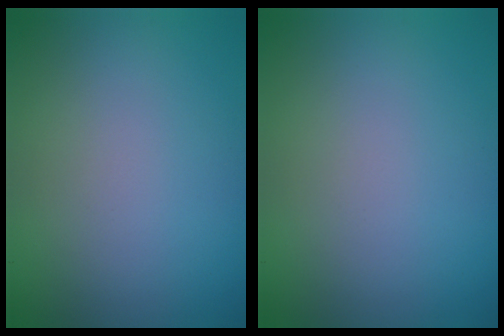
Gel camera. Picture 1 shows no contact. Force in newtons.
{"total": 0.0}